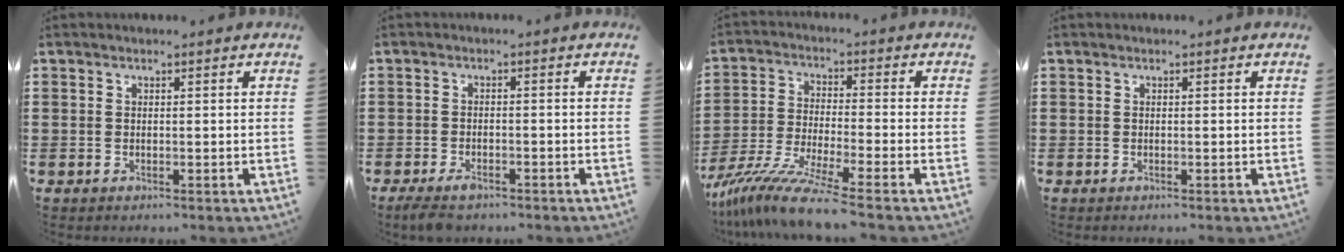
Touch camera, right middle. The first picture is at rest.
{"total": 2.3, "force": [-1.8, 0.7, 1.2], "torque": [-0.036, -0.003, -0.040]}
{"total": 9.2, "force": [-7.6, -0.1, 5.1], "torque": [-0.114, -0.011, -0.154]}
{"total": 0.0}